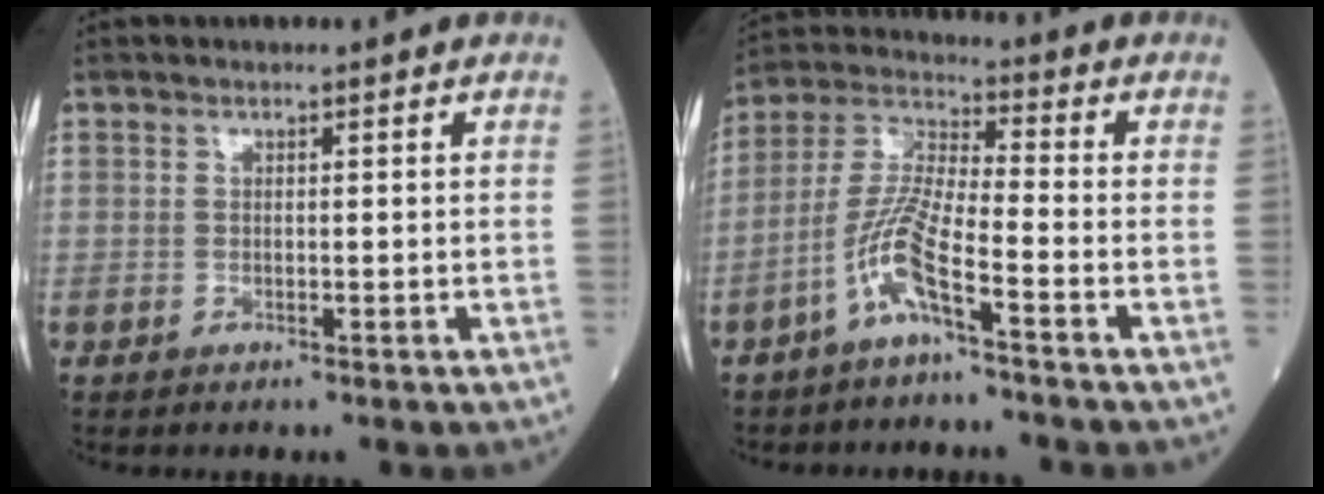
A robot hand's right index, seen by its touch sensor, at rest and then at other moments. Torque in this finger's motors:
{"motor_torque": [0.90, -0.66, 0.24, 0.07]}